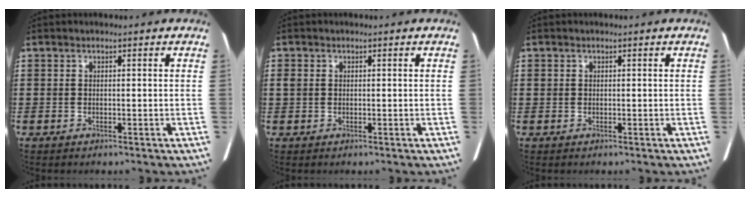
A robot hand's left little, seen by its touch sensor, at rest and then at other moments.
{"total": 1.0, "force": [0.2, 0.8, 0.6], "torque": [-0.015, 0.006, 0.003]}
{"total": 0.6, "force": [0.2, 0.5, 0.2], "torque": [-0.006, 0.005, 0.003]}